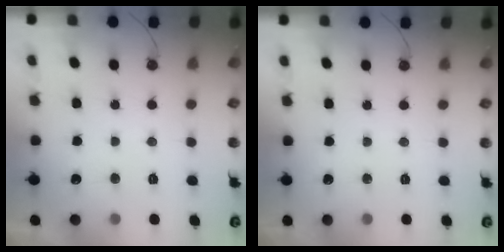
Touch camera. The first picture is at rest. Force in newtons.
{"total": 0.0}